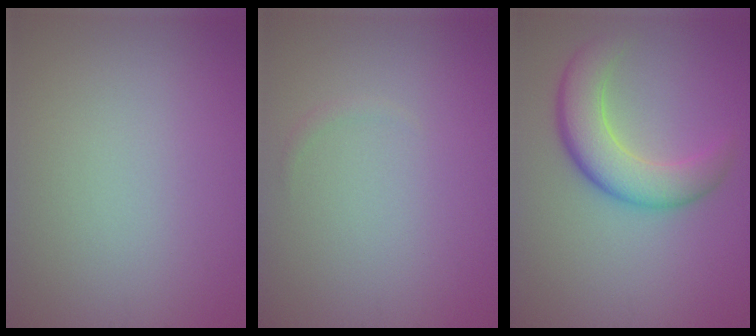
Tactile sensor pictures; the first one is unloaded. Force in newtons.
{"total": 0.5, "press": 0.5, "slide": 0.0}
{"total": 5.7, "press": 5.7, "slide": 0.3}